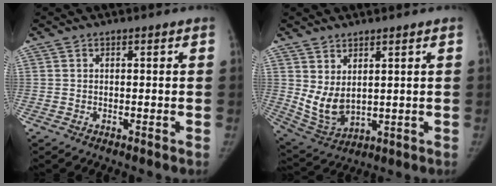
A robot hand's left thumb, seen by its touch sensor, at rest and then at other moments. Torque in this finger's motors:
{"motor_torque": [0.80, 0.85, 0.68, -0.80, 0.22]}